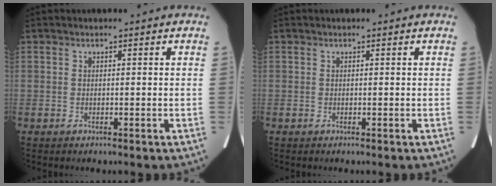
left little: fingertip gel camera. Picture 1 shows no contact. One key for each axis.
{"total": 0.0}